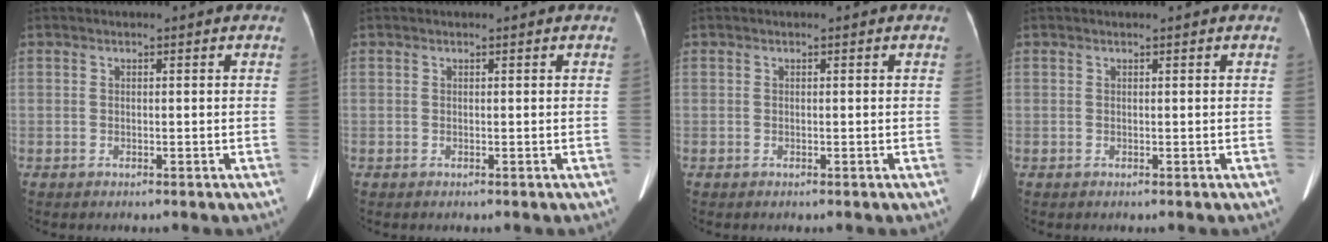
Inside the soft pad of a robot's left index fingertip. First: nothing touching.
{"total": 0.0}
{"total": 0.0}
{"total": 0.5, "force": [0.5, 0.0, 0.2], "torque": [-0.002, 0.004, 0.011]}